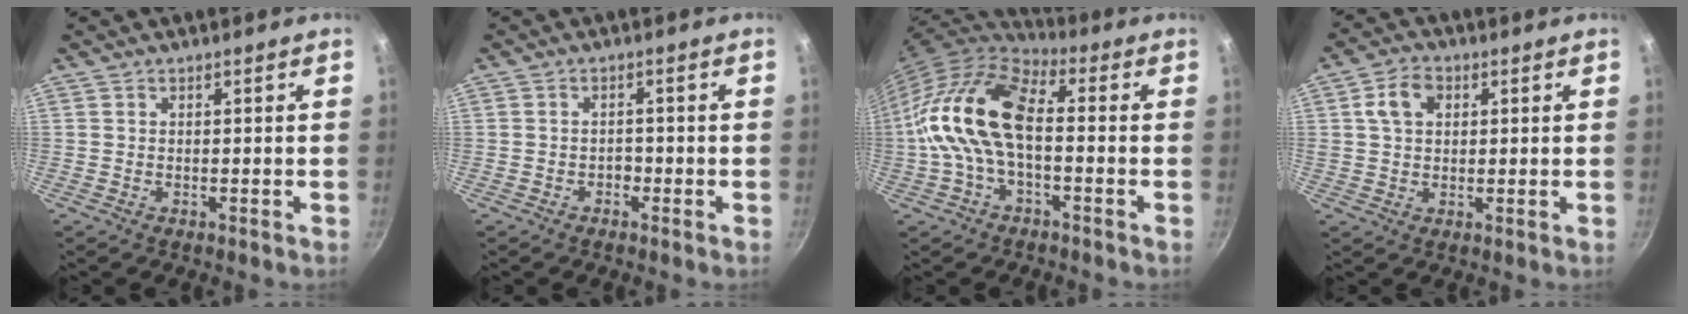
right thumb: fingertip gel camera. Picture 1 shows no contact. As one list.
[{"total": 1.5, "force": [-0.8, 1.1, 0.6], "torque": [0.002, 0.013, -0.011]}, {"total": 14.7, "force": [-1.0, 7.7, 12.4], "torque": [-0.235, 0.035, -0.034]}, {"total": 6.1, "force": [1.7, 4.5, 3.7], "torque": [-0.052, 0.007, 0.025]}]